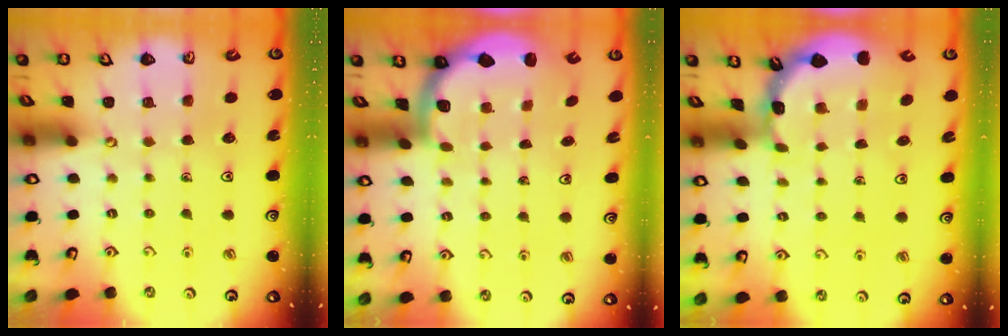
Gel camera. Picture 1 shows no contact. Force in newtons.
{"total": 2.0, "press": 2.0, "slide": 0.5}
{"total": 1.8, "press": 1.8, "slide": 0.1}